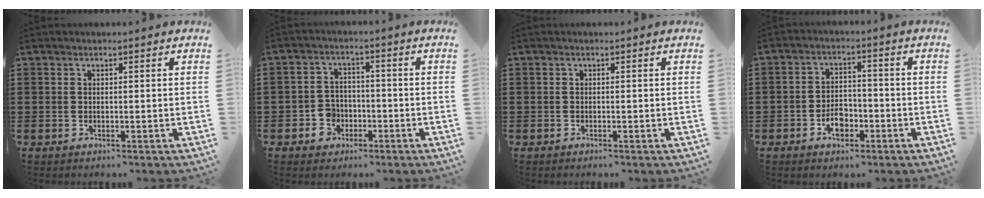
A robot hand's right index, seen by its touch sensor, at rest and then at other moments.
{"total": 4.0, "force": [-1.7, 3.5, 1.1], "torque": [-0.030, 0.007, -0.035]}
{"total": 0.0}
{"total": 4.3, "force": [-2.0, 2.8, 2.5], "torque": [-0.038, 0.003, -0.038]}